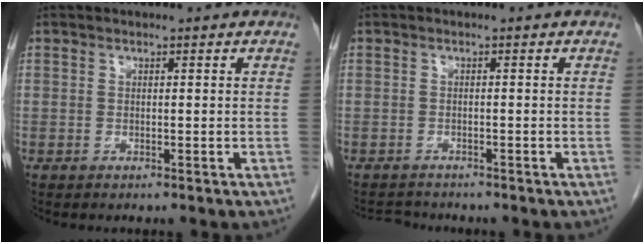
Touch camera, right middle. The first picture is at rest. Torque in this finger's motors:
{"motor_torque": [-0.46, -0.21, -0.24, -0.05]}